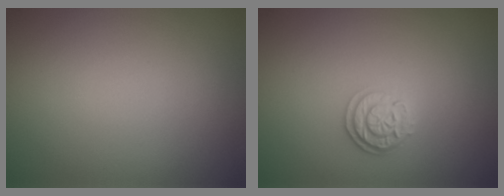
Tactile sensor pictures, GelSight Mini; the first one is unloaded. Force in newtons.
{"total": 2.6, "press": 2.2, "slide": 1.4}